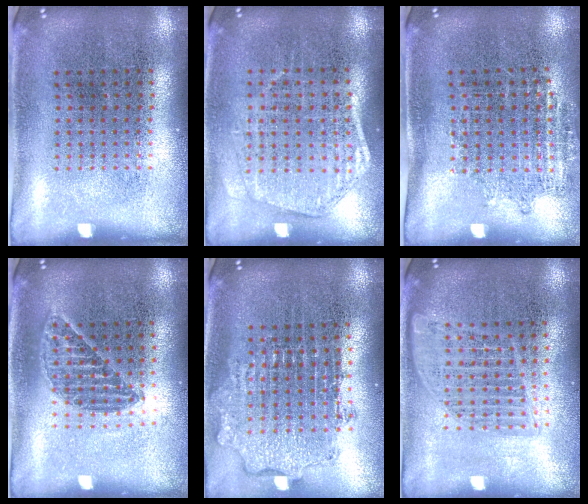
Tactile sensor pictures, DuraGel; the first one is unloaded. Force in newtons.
{"total": 1.5, "press": 1.4, "slide": 0.5}
{"total": 1.1, "press": 0.9, "slide": 0.7}
{"total": 1.2, "press": 1.1, "slide": 0.5}
{"total": 1.9, "press": 1.5, "slide": 1.2}
{"total": 1.5, "press": 1.4, "slide": 0.7}